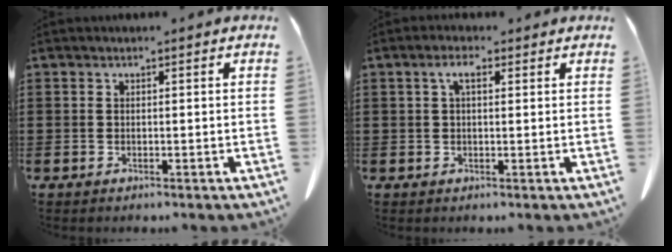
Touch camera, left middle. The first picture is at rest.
{"total": 2.9, "force": [1.2, 1.0, 2.5], "torque": [-0.055, 0.007, 0.018]}